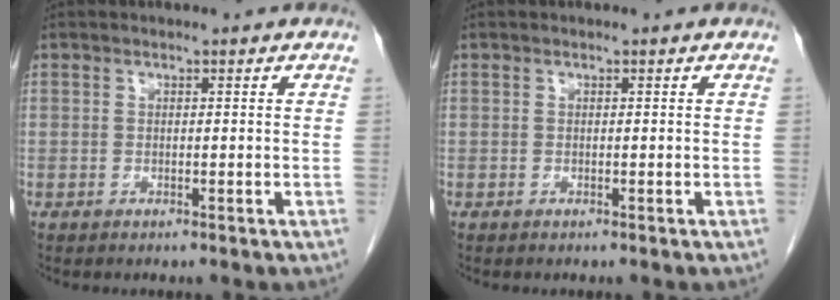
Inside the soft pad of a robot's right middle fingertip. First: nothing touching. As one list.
[{"total": 0.0}]